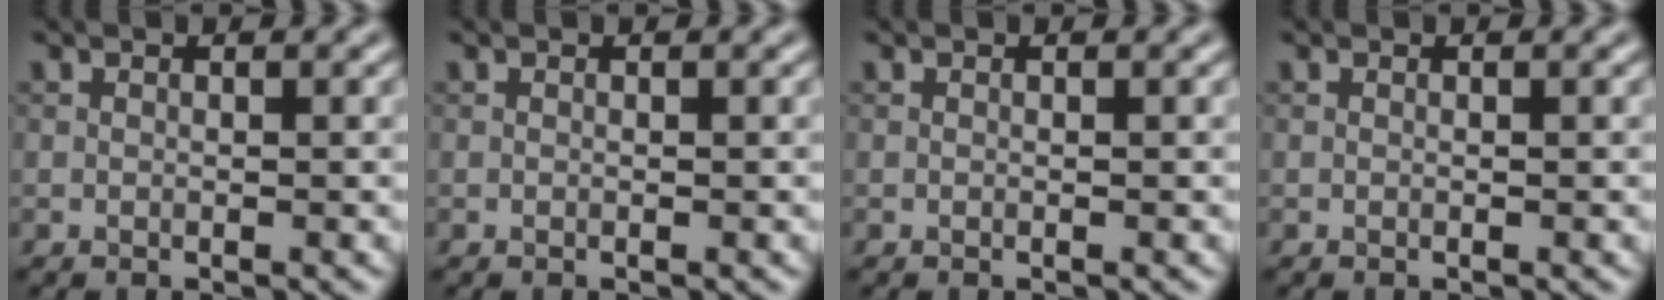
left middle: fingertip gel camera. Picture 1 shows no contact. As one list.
[{"total": 0.0}, {"total": 0.0}, {"total": 0.0}]